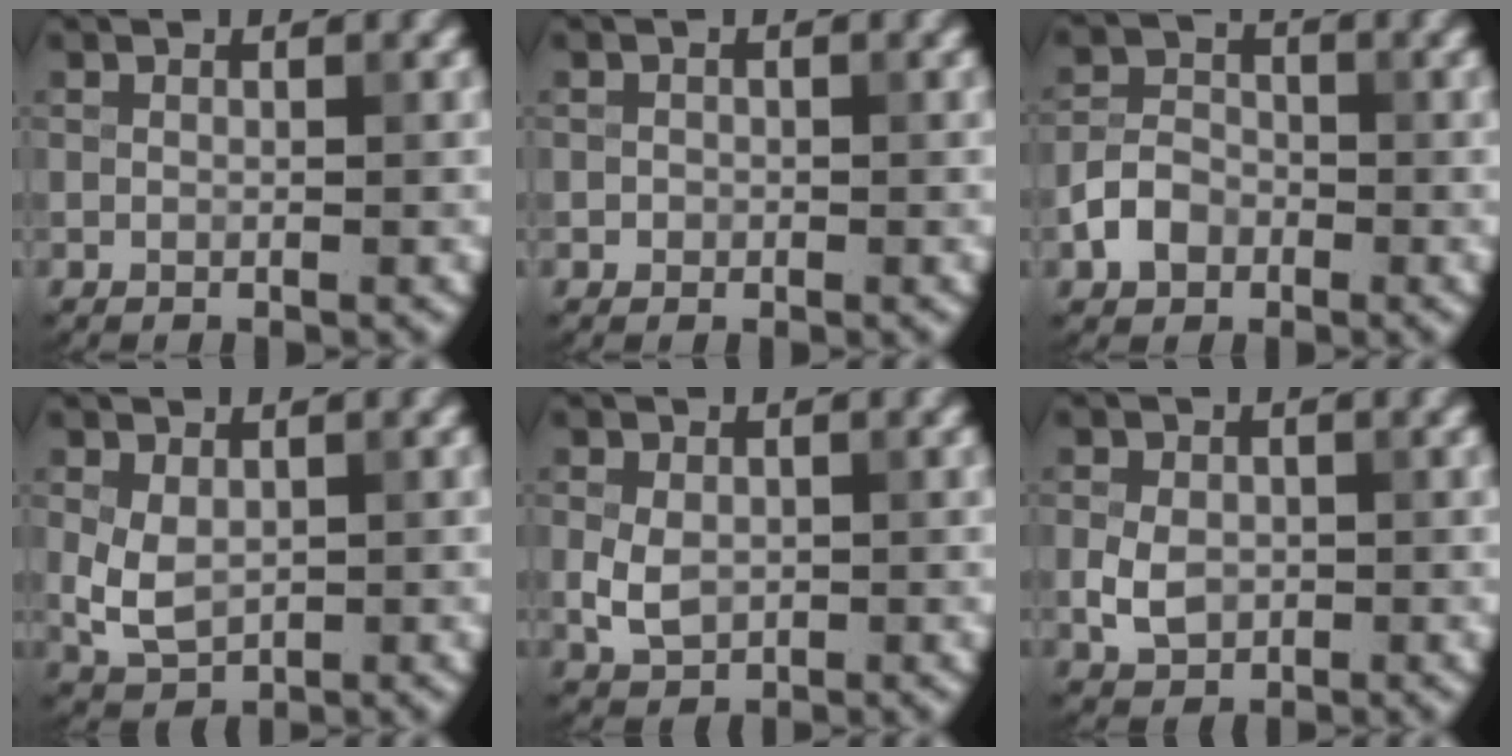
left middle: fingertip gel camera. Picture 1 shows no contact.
{"total": 0.6, "force": [-0.2, 0.6, 0.1], "torque": [0.004, -0.003, -0.004]}
{"total": 3.3, "force": [-1.5, 2.4, 1.6], "torque": [-0.028, 0.005, -0.033]}
{"total": 3.2, "force": [0.1, 2.2, 2.3], "torque": [-0.051, -0.003, 0.009]}
{"total": 3.0, "force": [-0.2, 2.3, 1.9], "torque": [-0.042, -0.003, -0.003]}
{"total": 3.1, "force": [-0.5, 2.4, 1.9], "torque": [-0.039, -0.002, -0.011]}